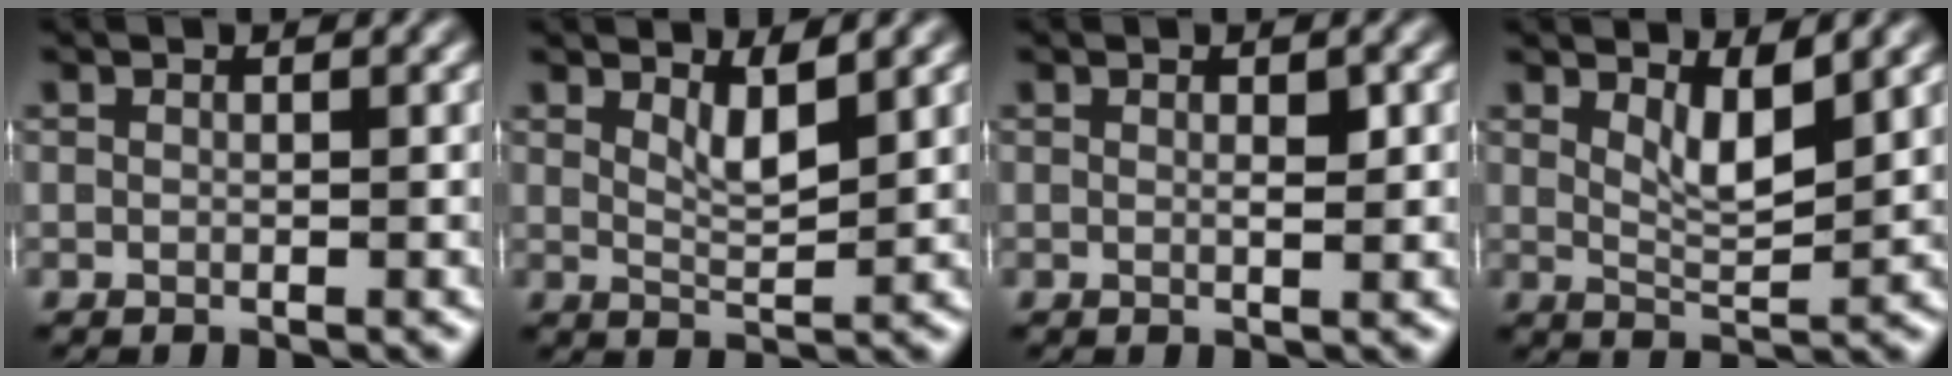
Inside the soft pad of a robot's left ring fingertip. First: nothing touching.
{"total": 2.4, "force": [1.5, 0.5, 1.9], "torque": [-0.033, -0.009, 0.030]}
{"total": 1.1, "force": [0.3, 0.2, 1.1], "torque": [-0.016, -0.002, 0.003]}
{"total": 3.1, "force": [1.7, 0.8, 2.4], "torque": [-0.044, -0.010, 0.034]}